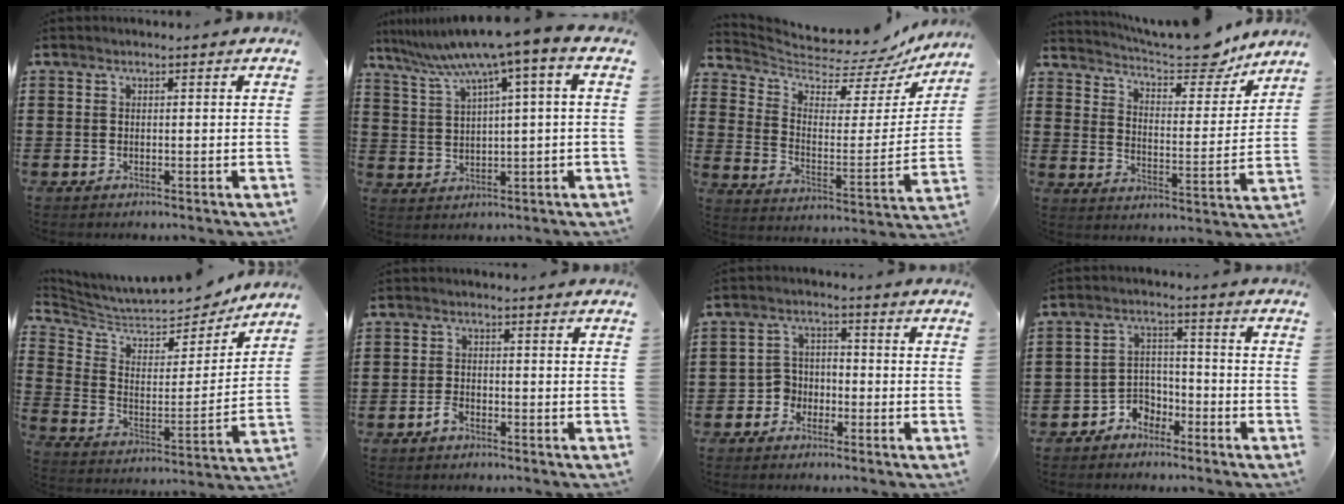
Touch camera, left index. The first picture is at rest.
{"total": 7.1, "force": [3.9, 0.0, 5.9], "torque": [-0.125, -0.030, 0.063]}
{"total": 5.4, "force": [4.9, 1.6, 1.7], "torque": [-0.063, -0.046, 0.081]}
{"total": 10.4, "force": [9.4, 2.0, 4.0], "torque": [-0.074, -0.067, 0.157]}
{"total": 7.0, "force": [6.5, 1.8, 1.9], "torque": [-0.072, -0.047, 0.112]}
{"total": 1.9, "force": [-1.4, 0.9, 1.0], "torque": [-0.030, -0.003, -0.029]}
{"total": 3.5, "force": [-2.5, 2.4, 0.7], "torque": [-0.024, 0.008, -0.054]}
{"total": 4.2, "force": [-3.7, 2.1, 0.4], "torque": [-0.018, 0.007, -0.077]}